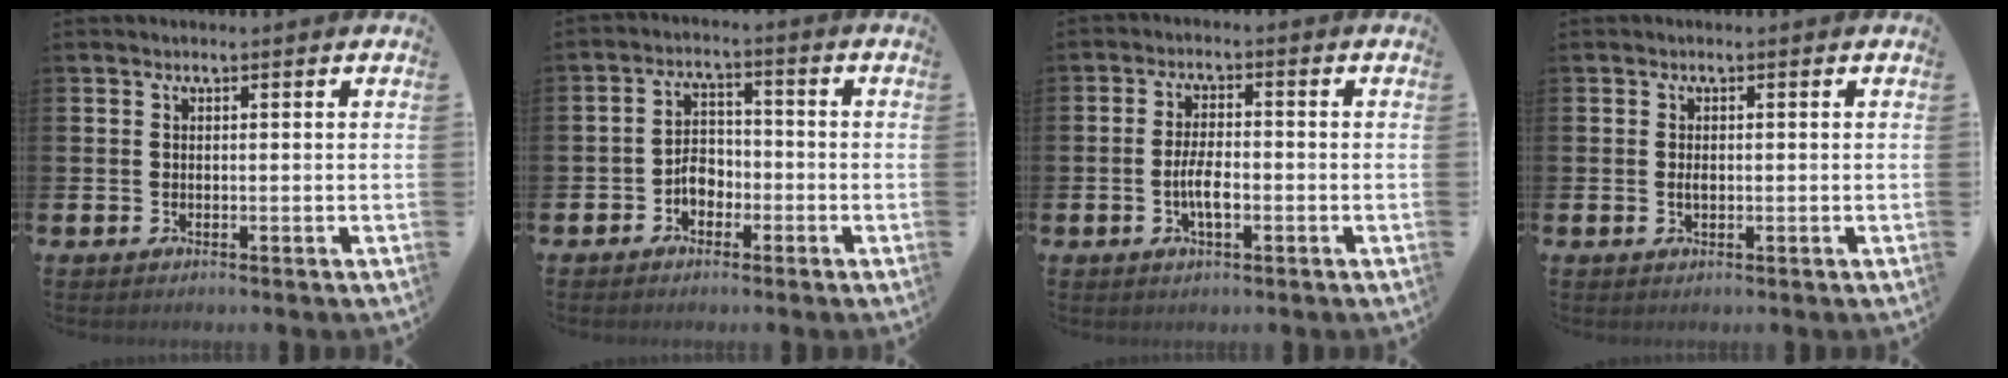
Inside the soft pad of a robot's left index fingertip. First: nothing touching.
{"total": 3.6, "force": [-1.8, 2.5, 1.7], "torque": [-0.030, 0.008, -0.041]}
{"total": 3.9, "force": [-0.9, 1.5, 3.4], "torque": [-0.056, -0.003, -0.022]}
{"total": 1.0, "force": [0.0, 0.5, 0.8], "torque": [-0.012, 0.001, -0.003]}